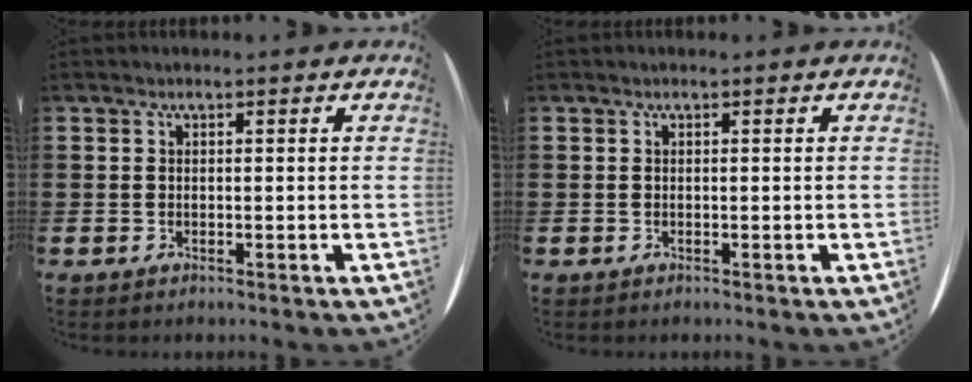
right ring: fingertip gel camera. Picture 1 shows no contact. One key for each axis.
{"total": 0.0}